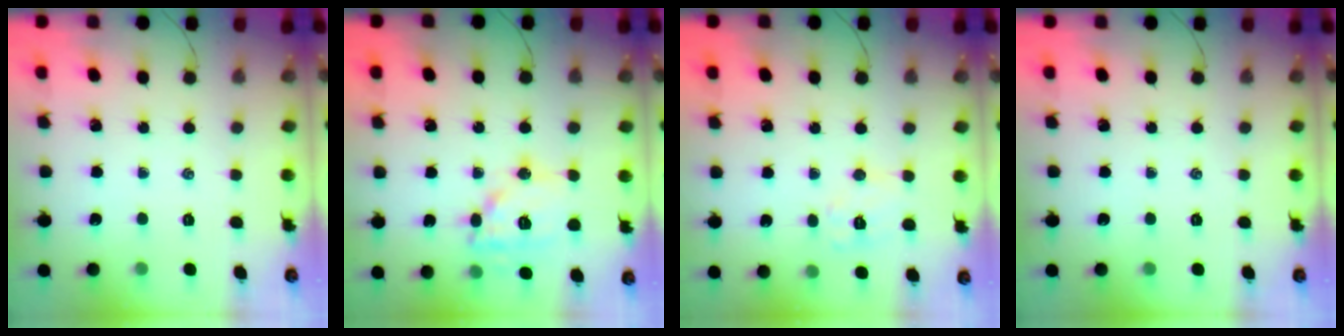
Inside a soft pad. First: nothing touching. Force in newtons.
{"total": 13.6, "press": 13.6, "slide": 1.1}
{"total": 7.3, "press": 7.3, "slide": 0.8}
{"total": 0.0}